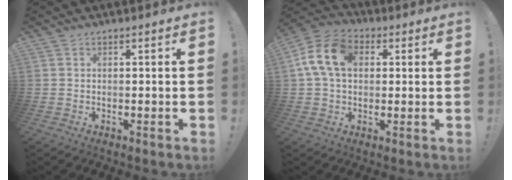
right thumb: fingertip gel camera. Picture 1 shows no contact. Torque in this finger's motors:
{"motor_torque": [0.94, 1.01, 0.80, -0.32, 0.17]}